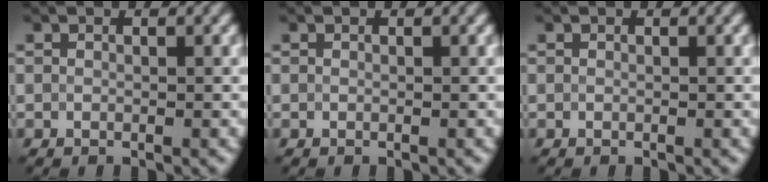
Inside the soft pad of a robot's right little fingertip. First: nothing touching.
{"total": 0.0}
{"total": 0.0}